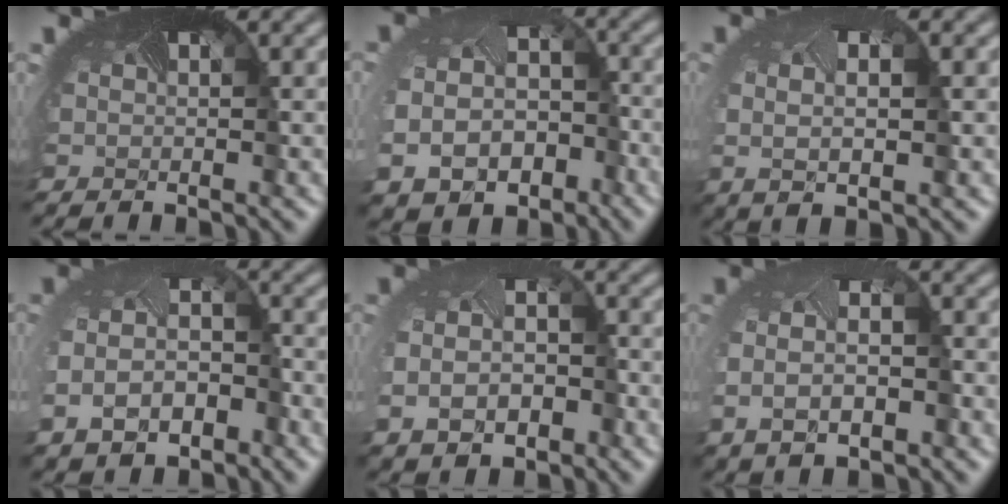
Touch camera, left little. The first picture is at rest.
{"total": 9.0, "force": [-4.1, 6.4, 4.8], "torque": [-0.092, -0.046, -0.042]}
{"total": 2.9, "force": [-0.1, 1.1, 2.7], "torque": [-0.061, -0.004, 0.003]}
{"total": 5.9, "force": [-3.0, 3.6, 3.6], "torque": [-0.086, -0.024, -0.046]}
{"total": 5.5, "force": [-2.2, 3.6, 3.6], "torque": [-0.084, -0.028, -0.027]}
{"total": 5.2, "force": [-1.1, 3.0, 4.2], "torque": [-0.092, -0.015, -0.008]}